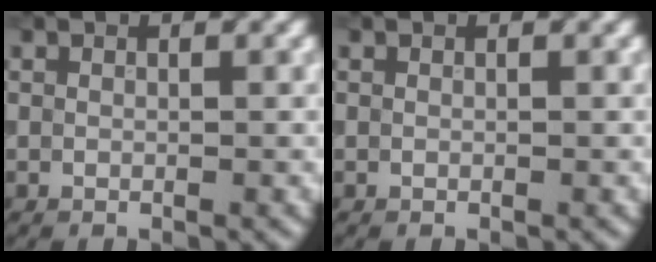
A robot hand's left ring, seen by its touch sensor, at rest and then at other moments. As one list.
[{"total": 0.0}]